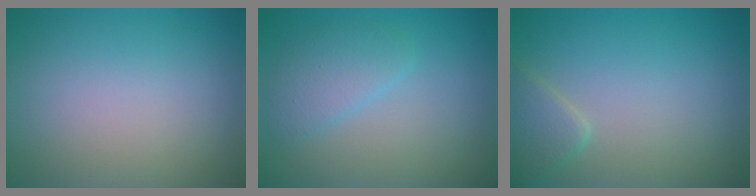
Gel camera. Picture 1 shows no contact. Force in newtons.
{"total": 2.4, "press": 2.4, "slide": 0.1}
{"total": 2.1, "press": 2.1, "slide": 0.1}